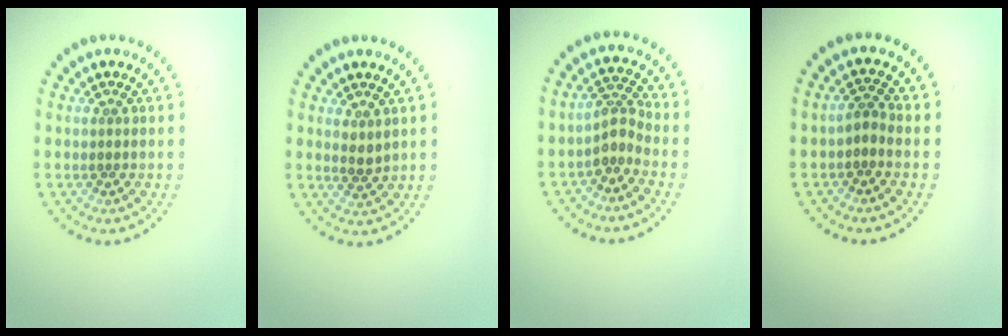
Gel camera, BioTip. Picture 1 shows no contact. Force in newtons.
{"total": 1.2, "press": 1.1, "slide": 0.6}
{"total": 2.4, "press": 1.7, "slide": 1.7}
{"total": 1.6, "press": 1.1, "slide": 1.1}